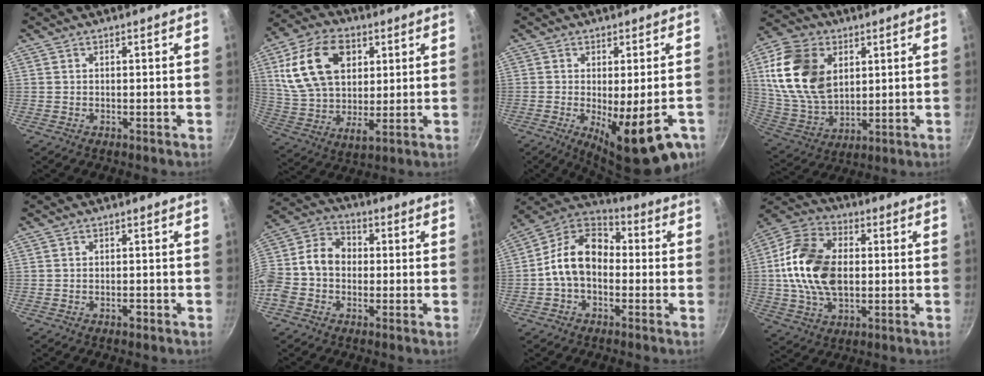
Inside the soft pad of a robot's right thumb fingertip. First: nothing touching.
{"total": 18.7, "force": [6.2, 11.8, 13.1], "torque": [-0.225, -0.006, 0.115]}
{"total": 15.3, "force": [-5.9, 4.5, 13.4], "torque": [-0.168, -0.019, -0.068]}
{"total": 18.5, "force": [5.0, 12.8, 12.4], "torque": [-0.213, -0.012, 0.104]}
{"total": 1.4, "force": [-0.8, 0.6, 0.9], "torque": [-0.011, 0.009, -0.010]}
{"total": 12.4, "force": [-1.3, 9.7, 7.6], "torque": [-0.122, 0.044, -0.045]}
{"total": 12.7, "force": [-1.5, 8.9, 8.9], "torque": [-0.125, 0.045, -0.050]}
{"total": 17.7, "force": [0.5, 11.7, 13.3], "torque": [-0.229, 0.018, -0.003]}